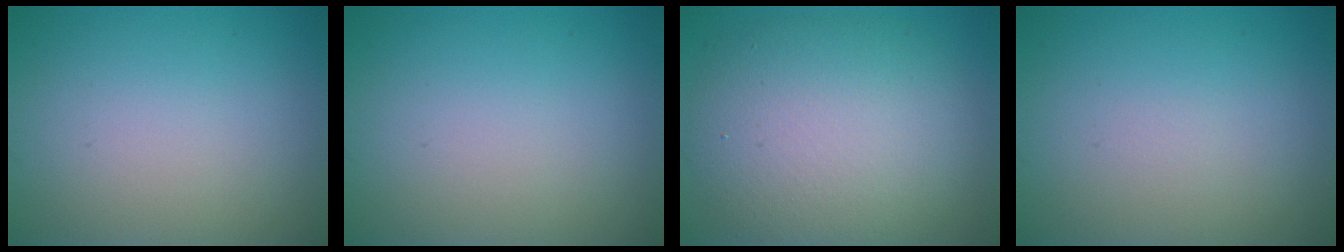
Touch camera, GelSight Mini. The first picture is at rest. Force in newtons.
{"total": 0.0}
{"total": 9.3, "press": 9.3, "slide": 0.8}
{"total": 0.0}